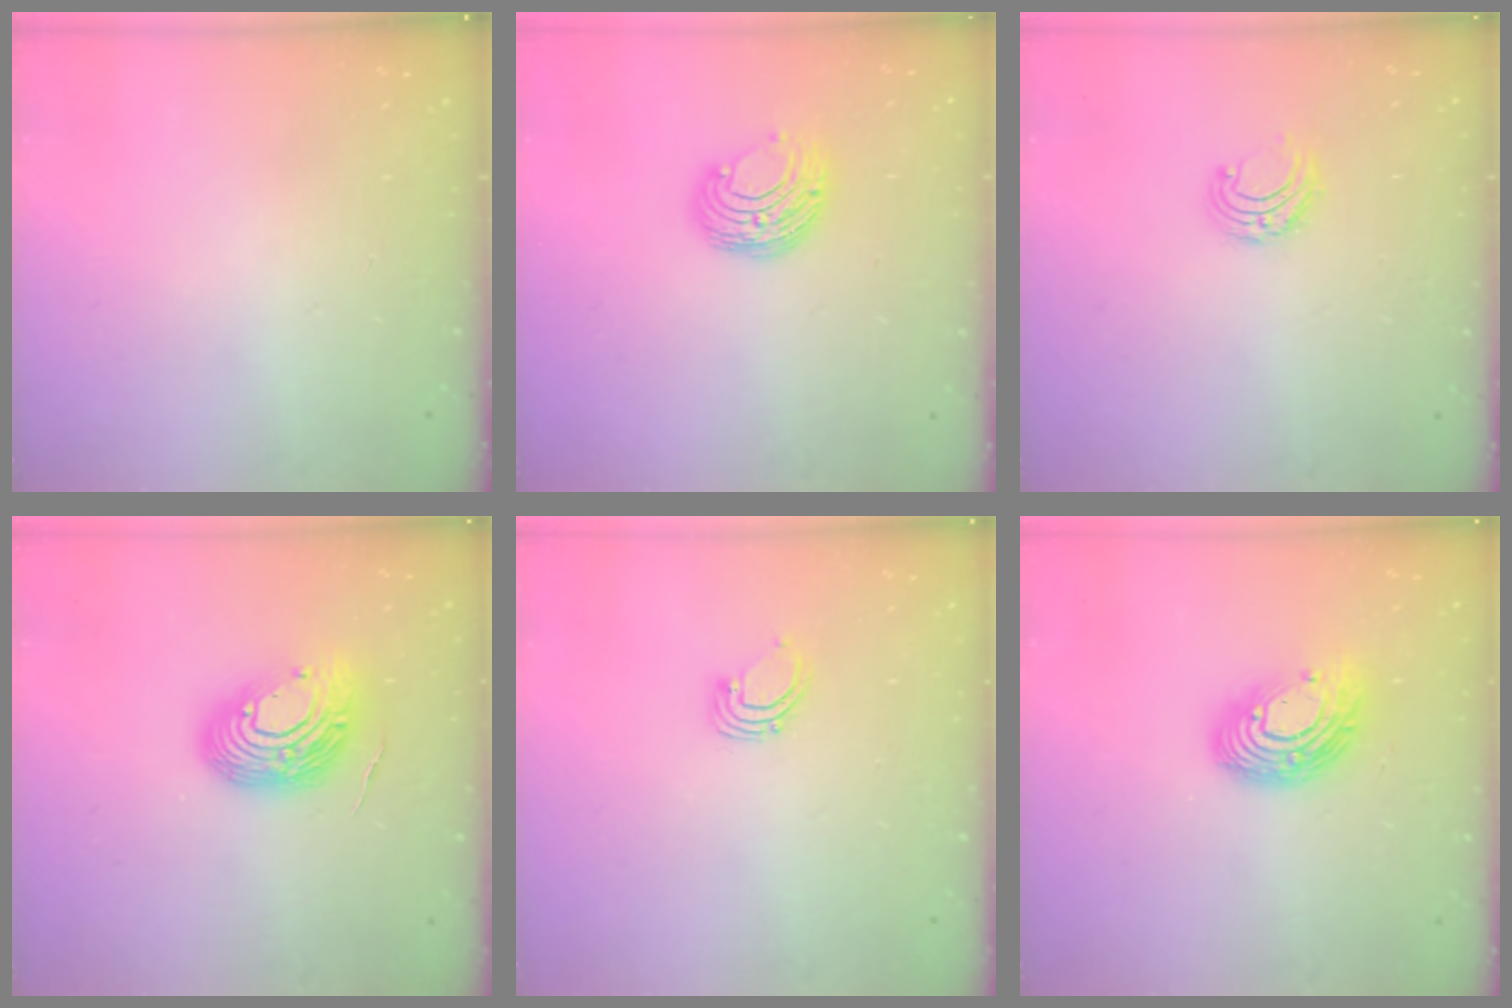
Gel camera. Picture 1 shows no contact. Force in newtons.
{"total": 9.5, "press": 9.5, "slide": 0.6}
{"total": 6.3, "press": 6.3, "slide": 0.5}
{"total": 15.1, "press": 15.0, "slide": 2.0}
{"total": 3.2, "press": 3.2, "slide": 0.2}
{"total": 12.9, "press": 12.9, "slide": 0.4}